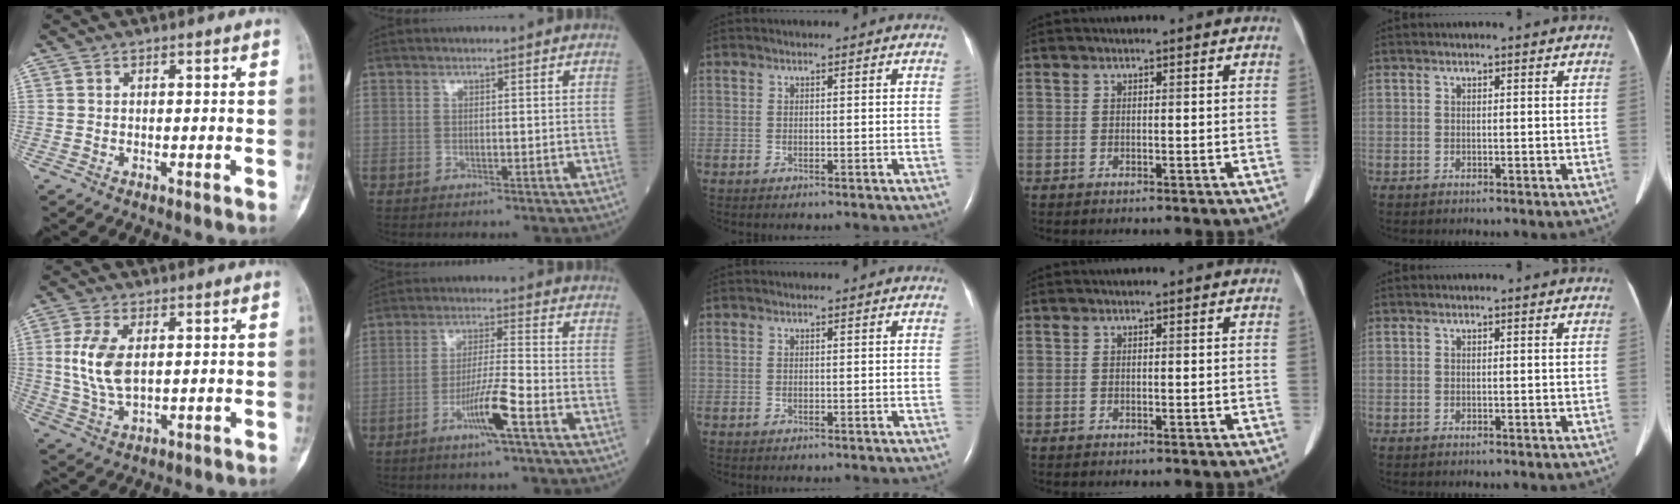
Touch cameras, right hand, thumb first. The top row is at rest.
{"thumb": {"total": 8.7, "force": [1.3, 4.6, 7.3], "torque": [-0.156, -0.007, 0.029]}, "index": {"total": 7.4, "force": [-3.8, -0.5, 6.3], "torque": [-0.123, -0.007, -0.072]}}